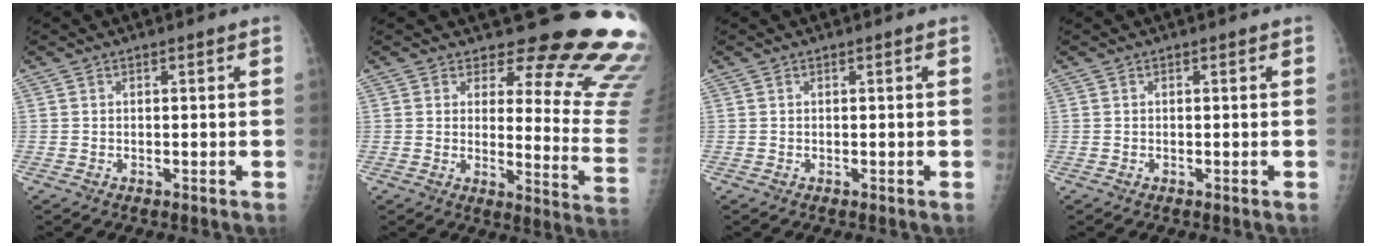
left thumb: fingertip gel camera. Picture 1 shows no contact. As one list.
[{"total": 18.6, "force": [16.3, 5.3, 7.3], "torque": [-0.039, -0.163, 0.173]}, {"total": 0.0}, {"total": 0.0}]